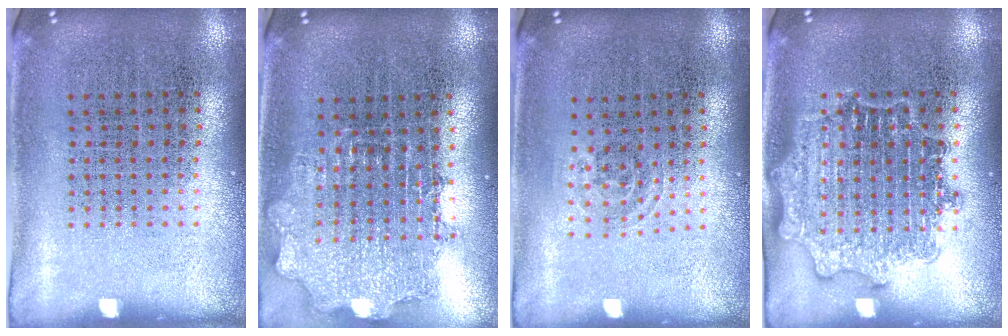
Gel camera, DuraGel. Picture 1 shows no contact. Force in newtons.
{"total": 1.7, "press": 1.4, "slide": 1.0}
{"total": 0.8, "press": 0.6, "slide": 0.6}
{"total": 1.8, "press": 1.7, "slide": 0.2}